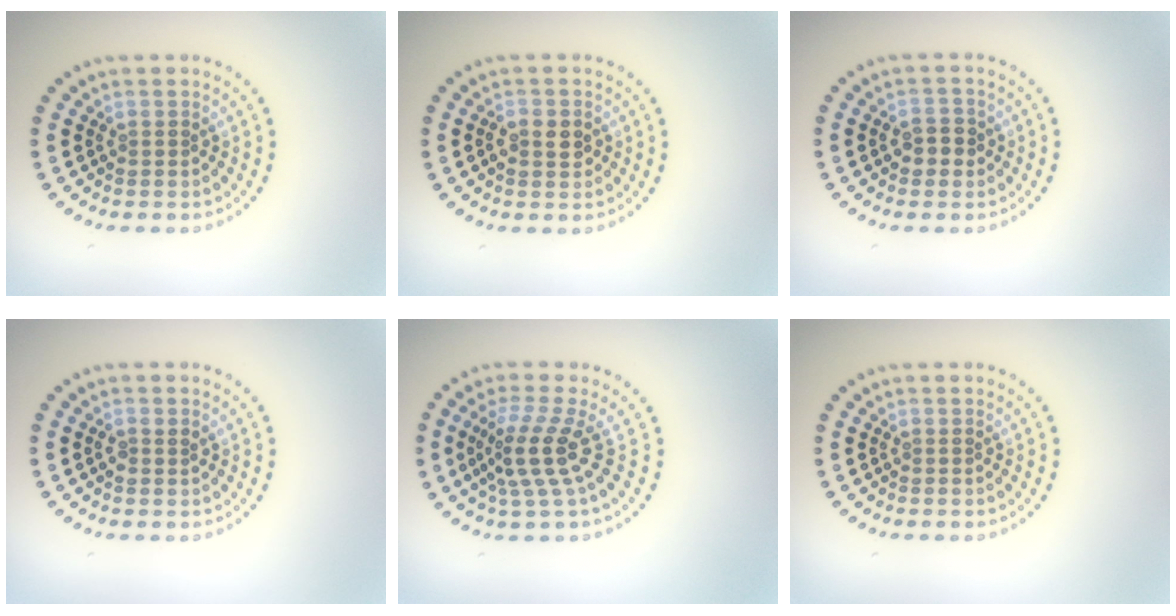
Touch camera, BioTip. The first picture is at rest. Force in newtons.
{"total": 2.1, "press": 2.0, "slide": 0.3}
{"total": 1.9, "press": 1.9, "slide": 0.4}
{"total": 0.9, "press": 0.9, "slide": 0.2}
{"total": 3.8, "press": 2.8, "slide": 2.6}
{"total": 0.0}